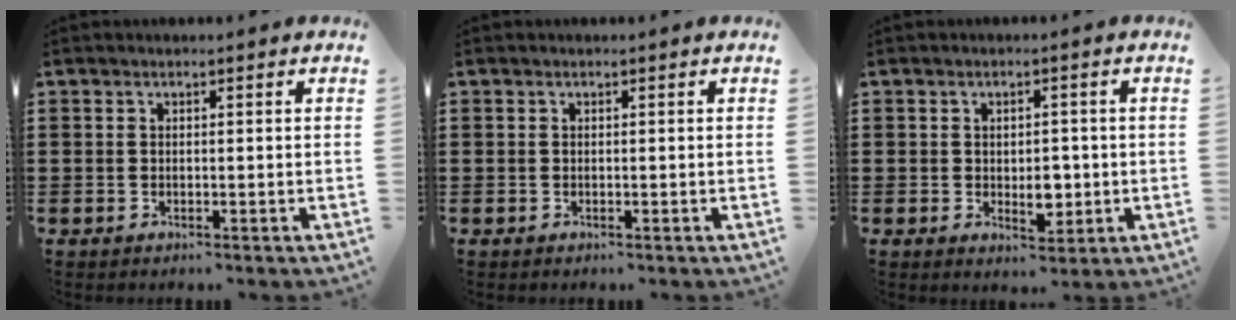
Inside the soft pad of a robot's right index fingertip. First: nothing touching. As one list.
[{"total": 0.0}, {"total": 4.2, "force": [-0.5, 2.6, 3.3], "torque": [-0.046, -0.001, -0.012]}]